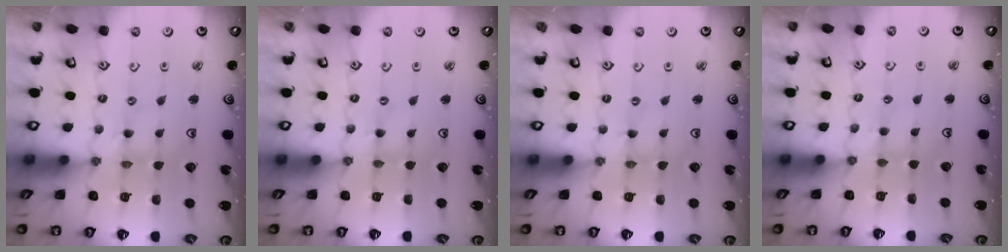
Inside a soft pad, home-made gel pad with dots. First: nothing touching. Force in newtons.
{"total": 0.0}
{"total": 0.0}
{"total": 2.3, "press": 2.3, "slide": 0.4}